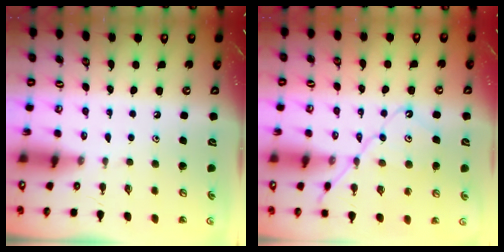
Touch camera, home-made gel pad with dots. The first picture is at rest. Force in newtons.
{"total": 11.7, "press": 11.6, "slide": 1.3}